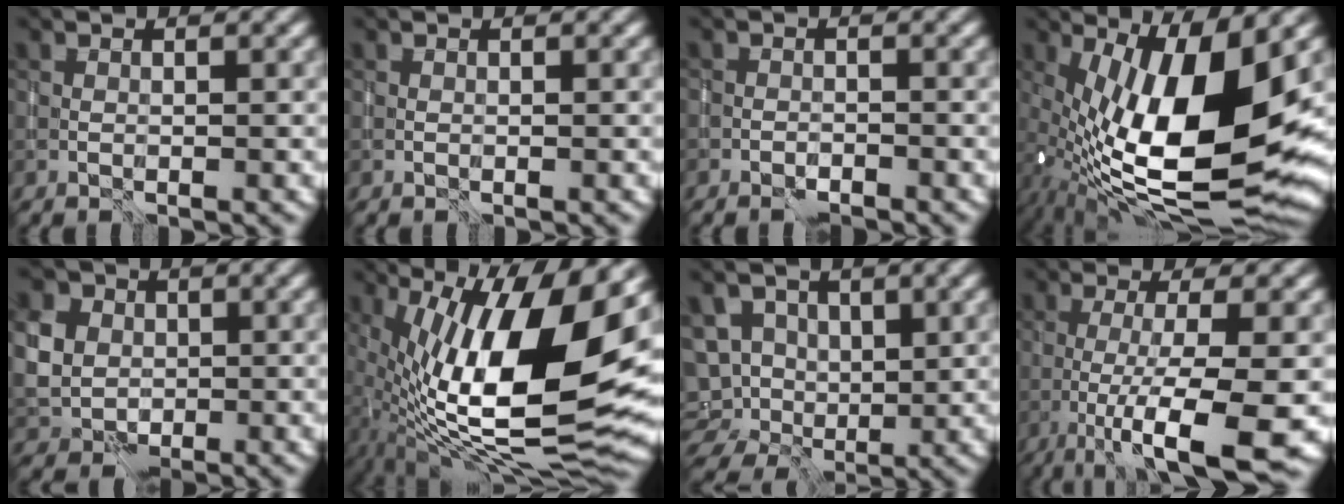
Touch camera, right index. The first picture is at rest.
{"total": 0.0}
{"total": 1.2, "force": [-1.1, 0.3, -0.2], "torque": [0.003, -0.001, -0.025]}
{"total": 15.3, "force": [0.5, 5.7, 14.2], "torque": [-0.242, -0.013, 0.017]}
{"total": 6.0, "force": [1.3, 5.3, 2.6], "torque": [-0.071, 0.018, 0.015]}
{"total": 16.7, "force": [2.0, 6.6, 15.2], "torque": [-0.266, 0.004, 0.034]}
{"total": 6.4, "force": [1.0, 5.4, 3.3], "torque": [-0.054, 0.012, 0.008]}
{"total": 9.1, "force": [-2.9, 1.8, 8.5], "torque": [-0.122, -0.007, -0.050]}